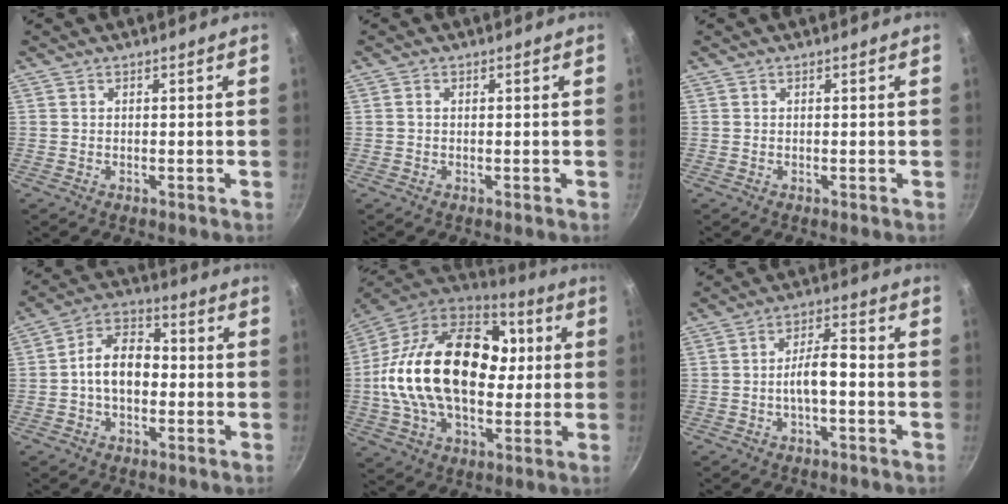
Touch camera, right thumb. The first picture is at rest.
{"total": 0.7, "force": [0.0, 0.5, 0.5], "torque": [-0.009, 0.004, -0.001]}
{"total": 0.0}
{"total": 9.9, "force": [-1.0, 6.7, 7.2], "torque": [-0.092, 0.035, -0.031]}
{"total": 31.4, "force": [2.5, 19.9, 24.2], "torque": [-0.412, 0.036, 0.032]}
{"total": 6.2, "force": [-1.5, 2.2, 5.6], "torque": [-0.093, 0.033, -0.030]}